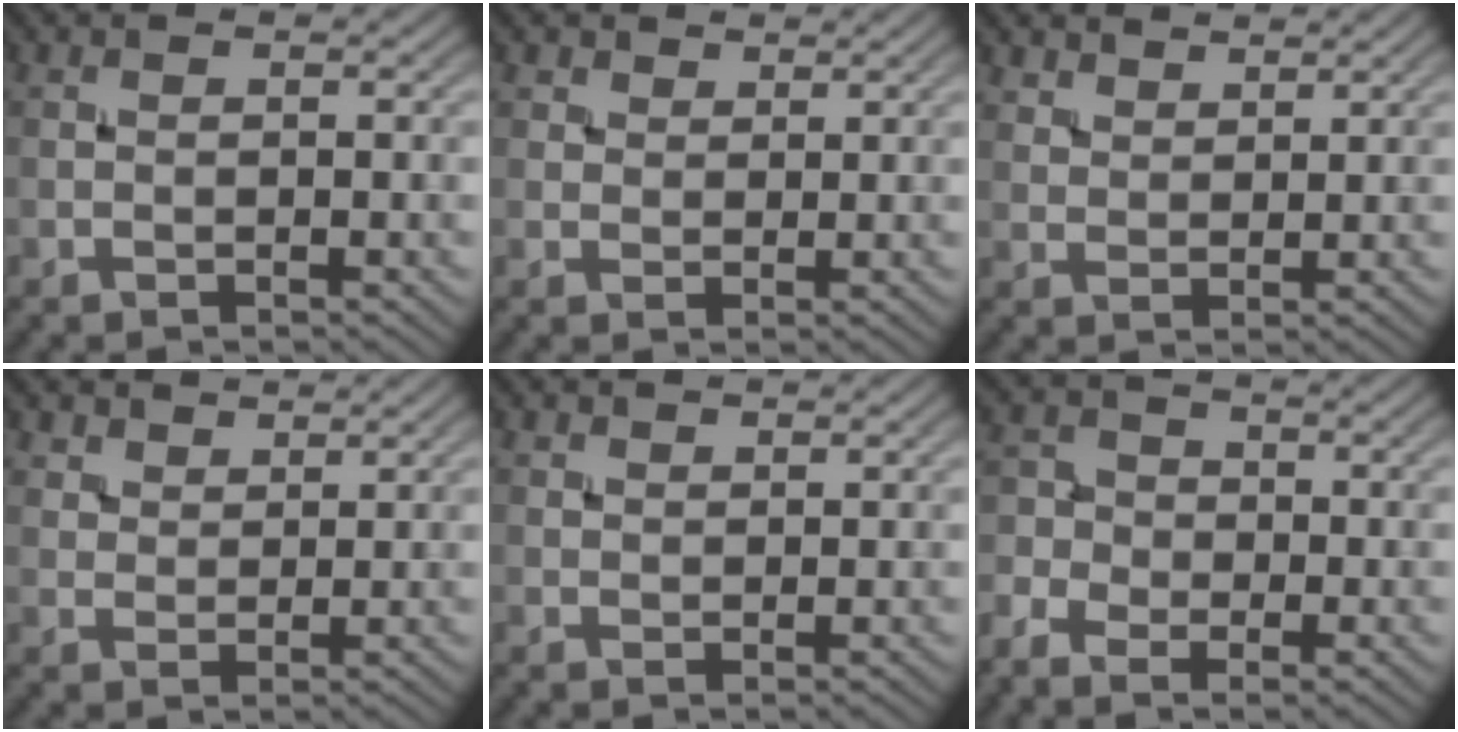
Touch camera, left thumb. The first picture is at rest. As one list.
[{"total": 2.7, "force": [1.9, 1.7, 0.8], "torque": [-0.021, -0.001, 0.041]}, {"total": 3.8, "force": [3.2, 1.7, 1.3], "torque": [-0.032, -0.009, 0.079]}, {"total": 3.7, "force": [2.9, 2.0, 1.2], "torque": [-0.033, -0.009, 0.073]}, {"total": 1.7, "force": [1.4, 0.8, 0.5], "torque": [-0.011, 0.002, 0.031]}, {"total": 5.5, "force": [-2.5, 3.9, 2.9], "torque": [-0.062, -0.010, -0.052]}]